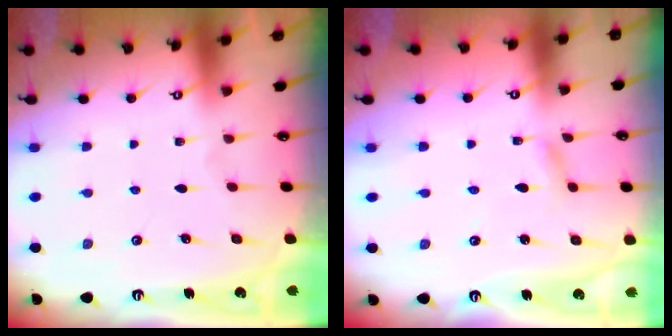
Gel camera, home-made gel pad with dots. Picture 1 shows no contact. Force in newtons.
{"total": 2.1, "press": 2.1, "slide": 0.2}